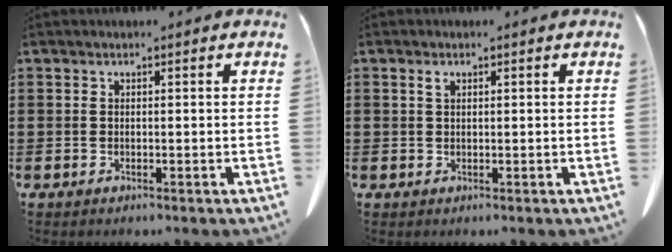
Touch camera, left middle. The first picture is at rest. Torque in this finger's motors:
{"motor_torque": [0.17, 0.85, -0.36, -0.11]}